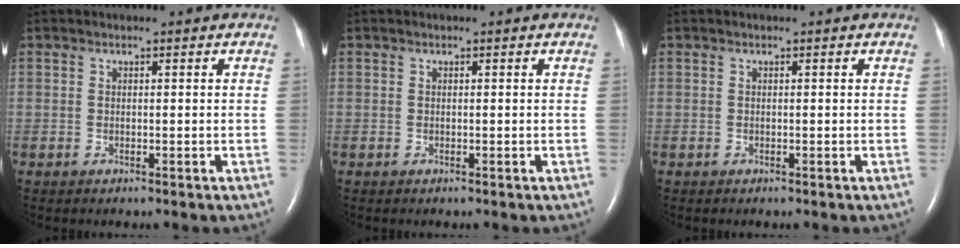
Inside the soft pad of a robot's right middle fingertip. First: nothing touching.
{"total": 0.0}
{"total": 0.0}